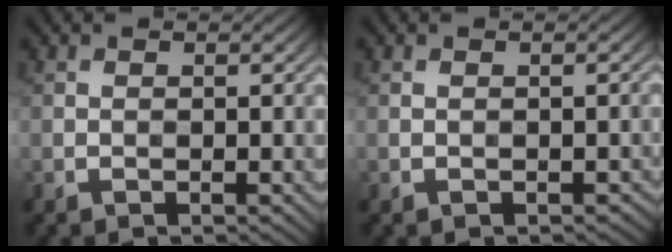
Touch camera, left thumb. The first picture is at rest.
{"total": 0.6, "force": [-0.3, 0.4, 0.4], "torque": [-0.006, -0.003, -0.002]}